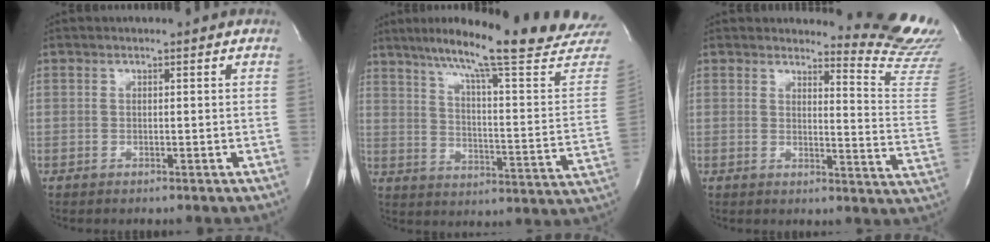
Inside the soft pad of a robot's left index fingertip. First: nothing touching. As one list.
[{"total": 26.3, "force": [22.6, 0.2, 13.5], "torque": [-0.203, -0.072, 0.291]}, {"total": 12.6, "force": [12.5, -1.0, 1.2], "torque": [-0.002, -0.161, 0.114]}]